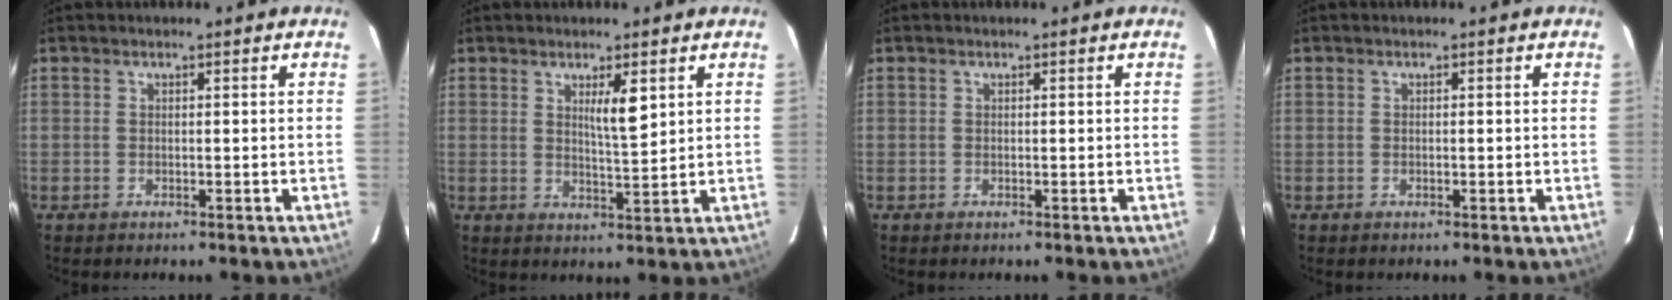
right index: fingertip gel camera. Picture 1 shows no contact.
{"total": 4.1, "force": [1.8, 0.4, 3.7], "torque": [-0.062, -0.005, 0.033]}
{"total": 0.0}
{"total": 0.0}